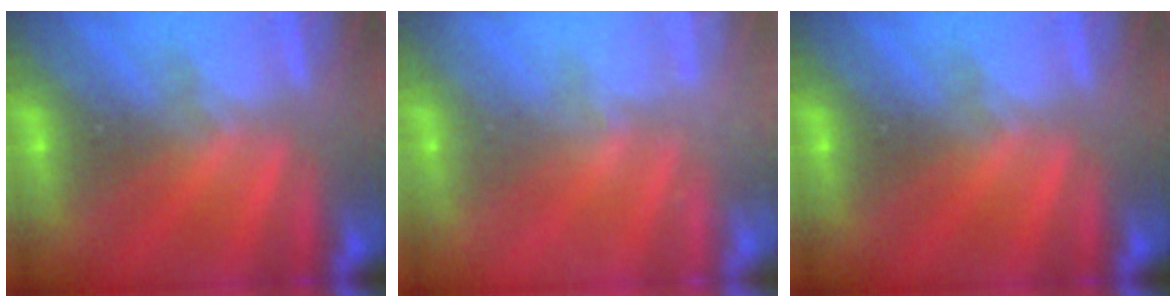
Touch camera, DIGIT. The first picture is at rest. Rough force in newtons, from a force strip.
{"total": 2.4}
{"total": 0.0}